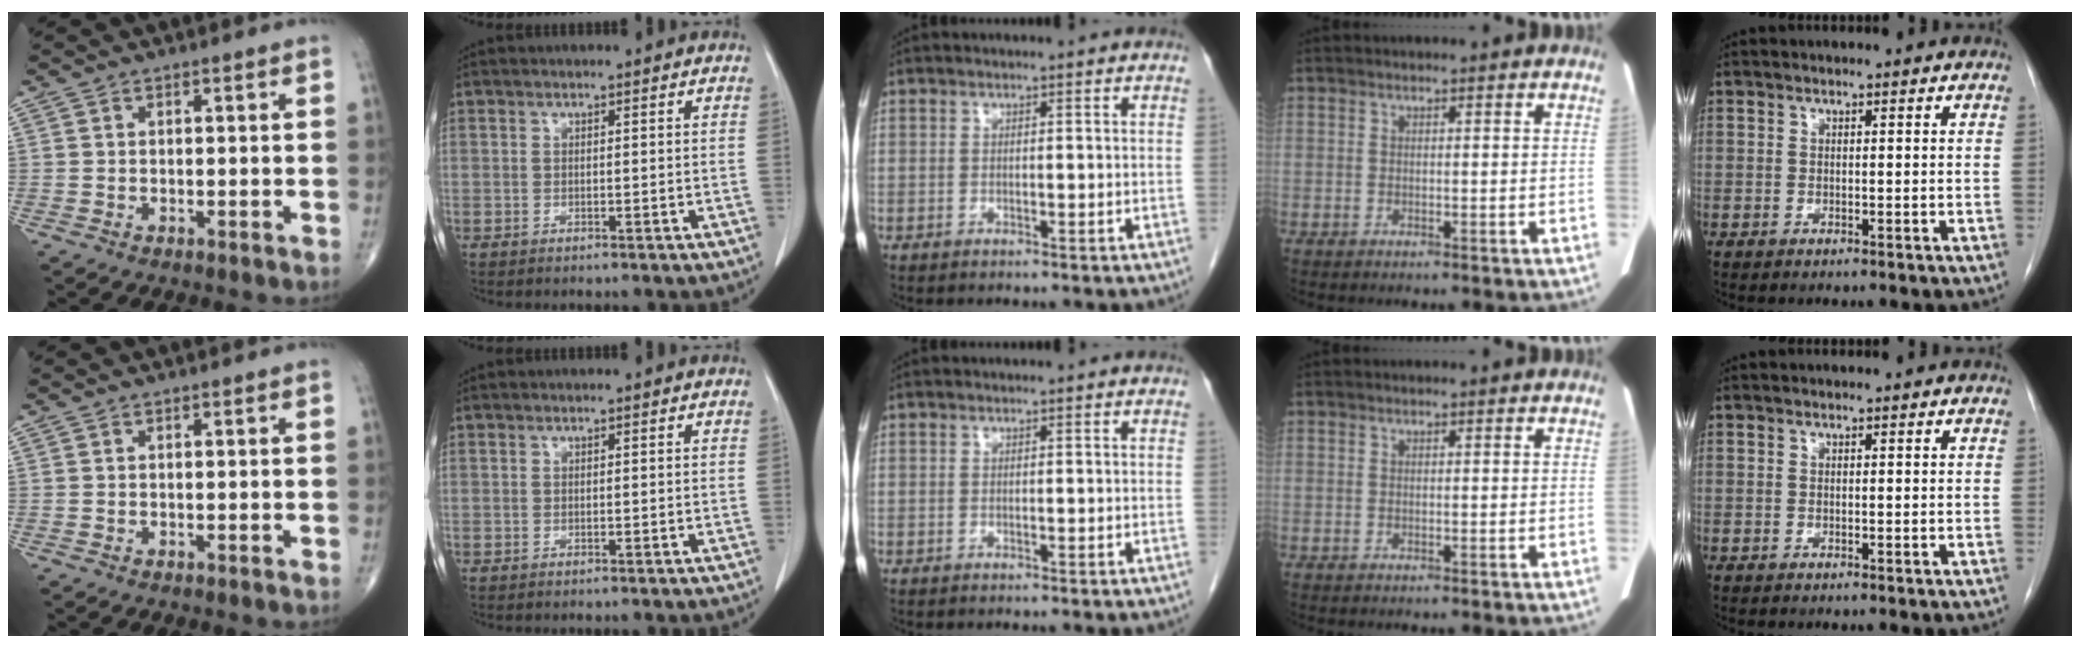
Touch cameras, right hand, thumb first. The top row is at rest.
{}